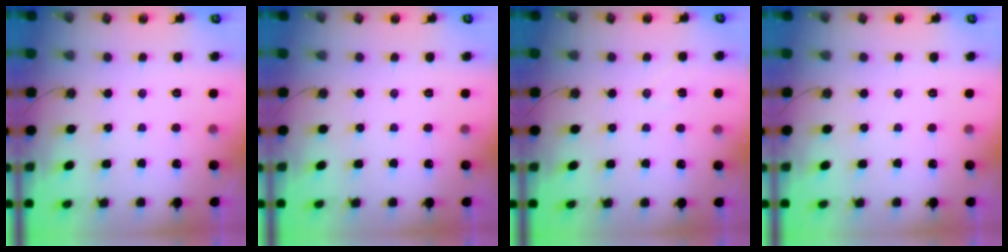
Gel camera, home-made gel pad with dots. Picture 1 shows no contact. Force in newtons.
{"total": 0.0}
{"total": 6.9, "press": 5.7, "slide": 3.8}
{"total": 0.0}